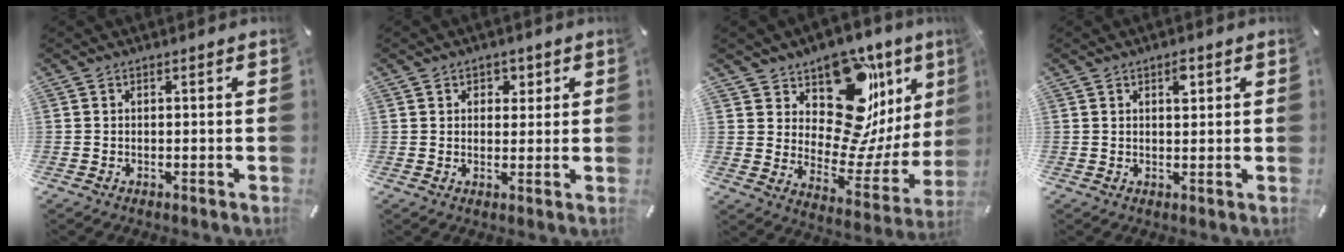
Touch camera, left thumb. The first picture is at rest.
{"total": 3.1, "force": [1.3, 2.7, 0.9], "torque": [0.000, -0.002, 0.016]}
{"total": 15.5, "force": [8.3, 9.6, 8.9], "torque": [-0.103, -0.104, 0.137]}
{"total": 2.9, "force": [1.4, 1.6, 2.0], "torque": [-0.020, -0.006, 0.019]}